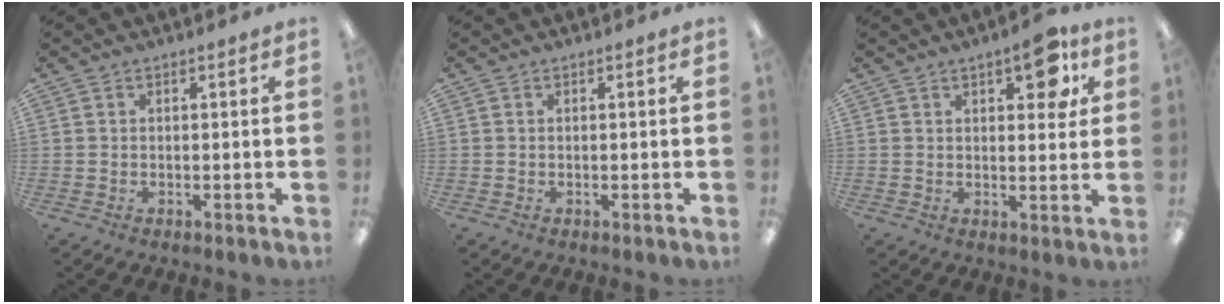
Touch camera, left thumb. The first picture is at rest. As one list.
[{"total": 0.0}, {"total": 8.4, "force": [4.4, 3.6, 6.2], "torque": [-0.071, -0.018, 0.069]}]